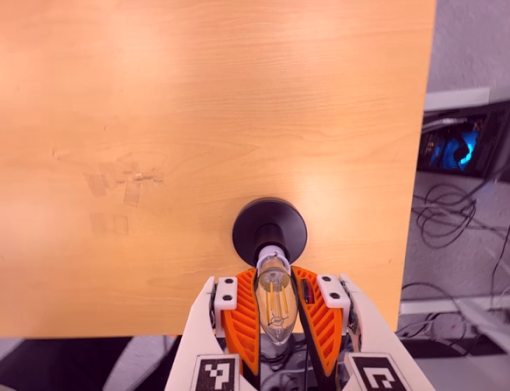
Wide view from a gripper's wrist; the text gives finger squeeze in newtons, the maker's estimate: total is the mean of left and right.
{"total": 19.4, "left": 18.8, "right": 20.0}